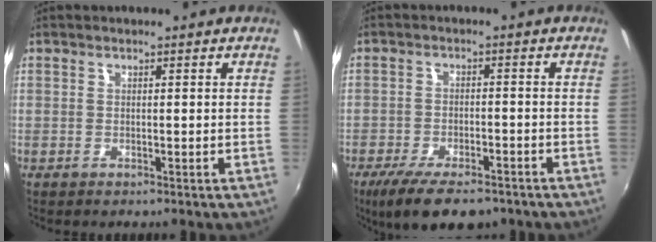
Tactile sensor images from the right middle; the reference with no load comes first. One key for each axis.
{"total": 11.9, "fx": -8.9, "fy": 3.7, "fz": 7.1, "tx": -0.153, "ty": -0.038, "tz": -0.145}